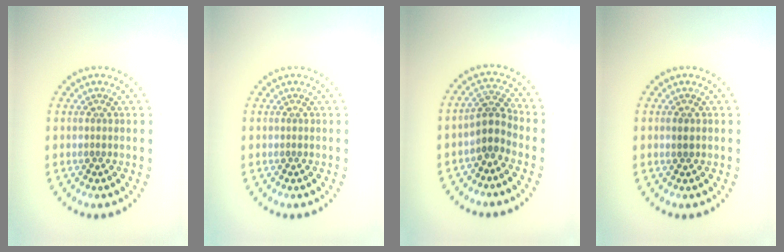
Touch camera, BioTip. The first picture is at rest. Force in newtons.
{"total": 0.0}
{"total": 2.5, "press": 2.0, "slide": 1.5}
{"total": 0.7, "press": 0.7, "slide": 0.1}